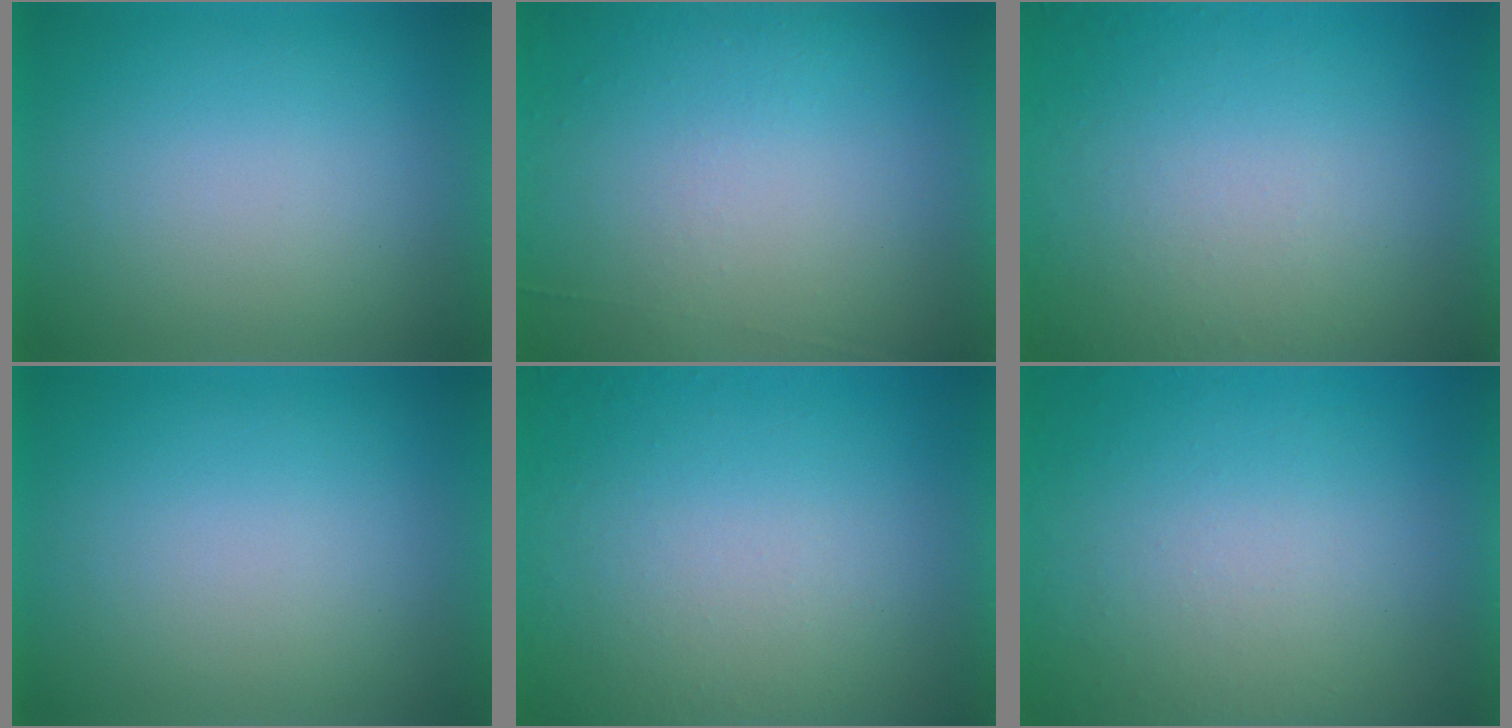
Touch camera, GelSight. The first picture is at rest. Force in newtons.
{"total": 5.8}
{"total": 4.7}
{"total": 0.0}
{"total": 4.7}
{"total": 8.3}